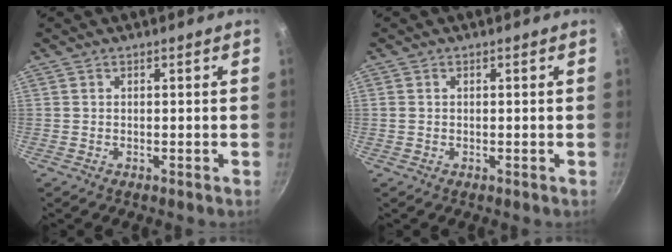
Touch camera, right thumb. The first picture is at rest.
{"total": 0.5, "force": [0.1, 0.4, 0.3], "torque": [-0.005, 0.003, 0.001]}